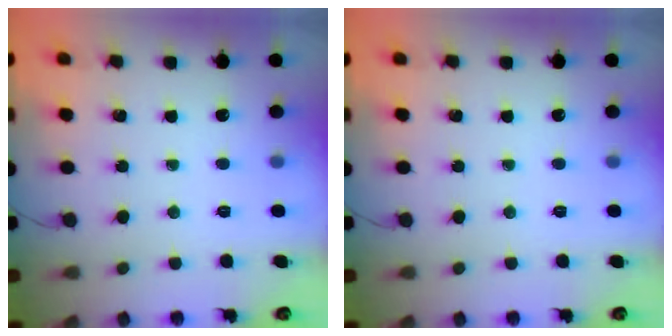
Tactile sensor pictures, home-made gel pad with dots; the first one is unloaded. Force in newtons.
{"total": 0.0}